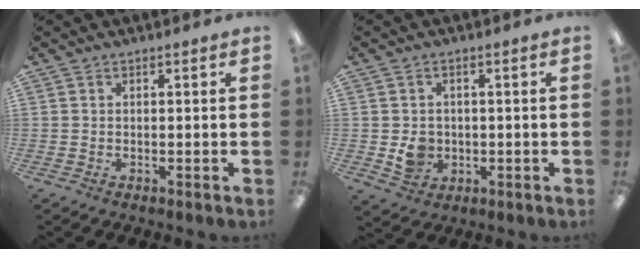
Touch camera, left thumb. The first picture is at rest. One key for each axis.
{"total": 4.9, "fx": -0.4, "fy": 4.5, "fz": 2.0, "tx": -0.007, "ty": -0.001, "tz": -0.007}